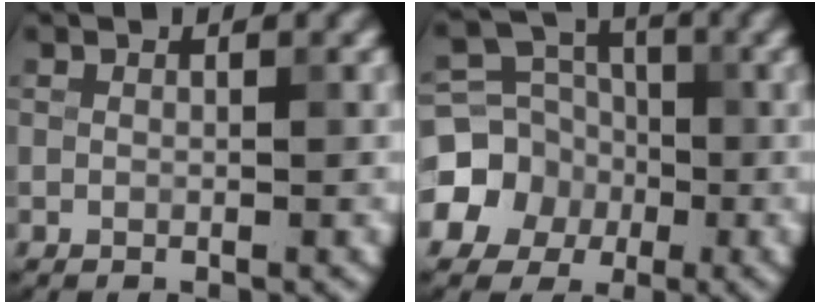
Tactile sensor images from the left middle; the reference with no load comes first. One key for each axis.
{"total": 7.6, "fx": -2.2, "fy": 6.9, "fz": 2.1, "tx": -0.042, "ty": -0.003, "tz": -0.063}